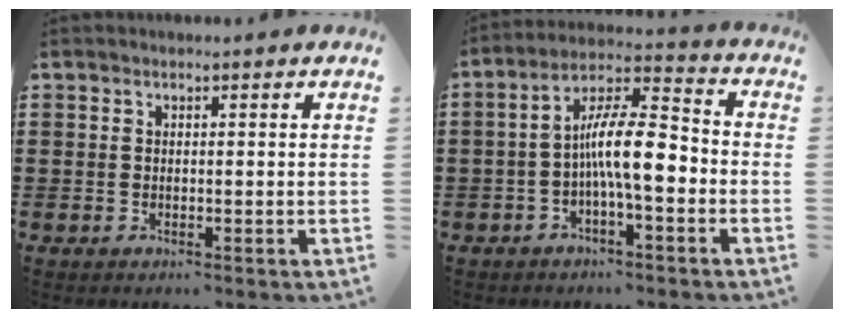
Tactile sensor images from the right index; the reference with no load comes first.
{"total": 10.4, "force": [-2.2, 2.8, 9.8], "torque": [-0.188, 0.002, -0.040]}